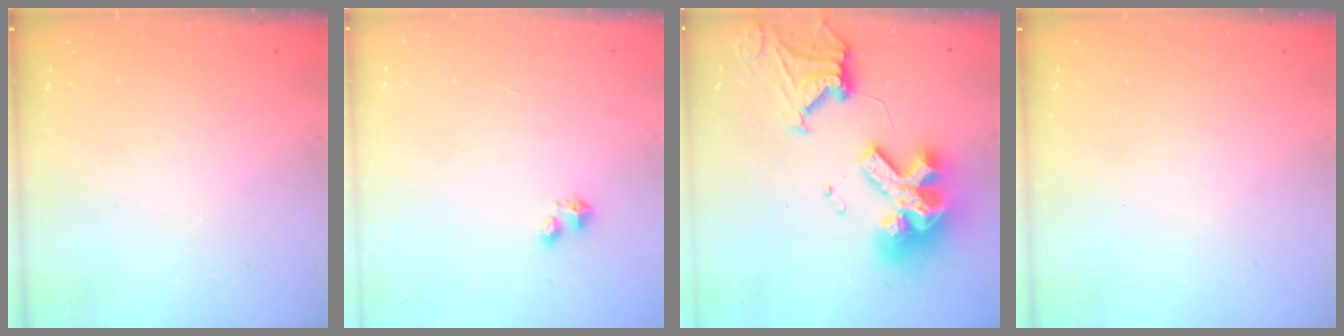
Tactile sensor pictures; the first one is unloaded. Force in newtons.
{"total": 2.8, "press": 2.8, "slide": 0.4}
{"total": 21.2, "press": 21.1, "slide": 2.3}
{"total": 0.0}